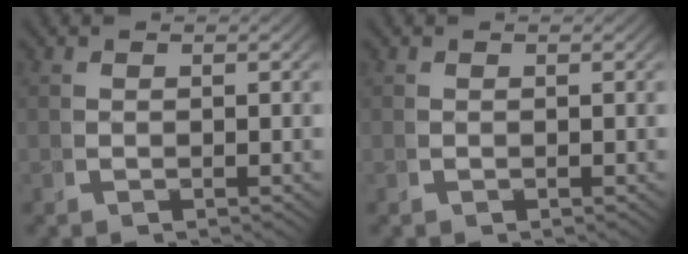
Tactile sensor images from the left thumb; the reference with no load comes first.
{"total": 0.0}